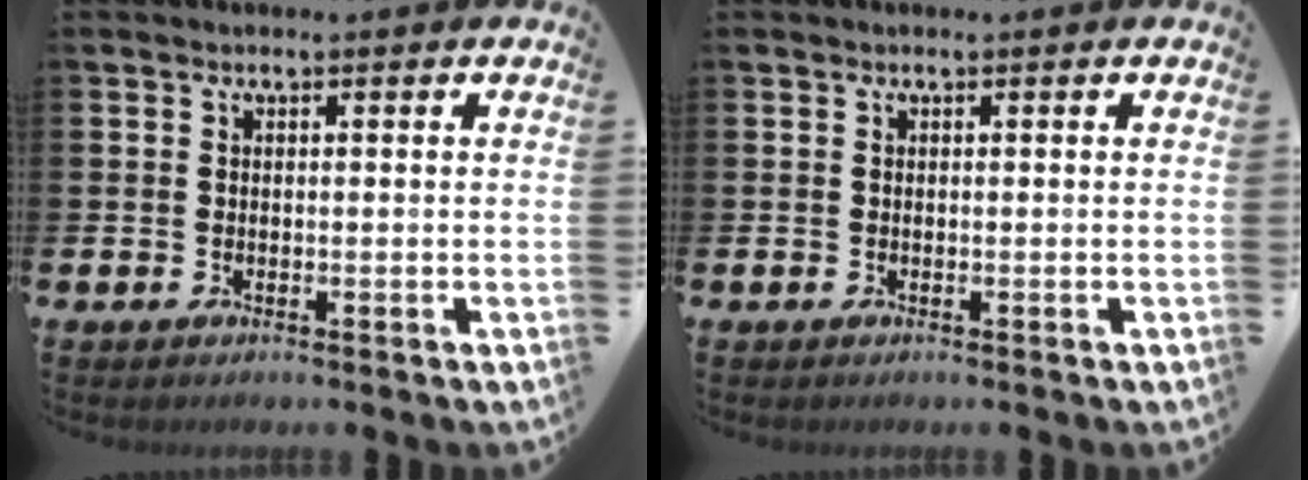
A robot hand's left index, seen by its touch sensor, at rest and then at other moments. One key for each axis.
{"total": 0.0}